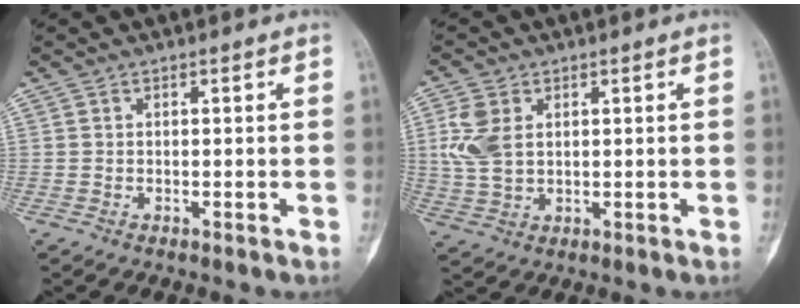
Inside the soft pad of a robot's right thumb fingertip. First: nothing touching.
{"total": 7.1, "force": [1.5, 4.8, 5.1], "torque": [-0.110, 0.002, 0.035]}